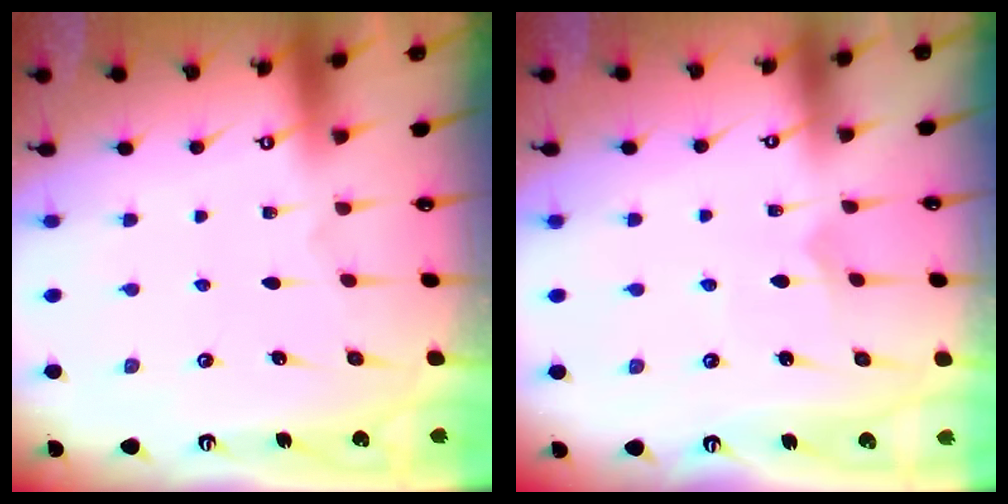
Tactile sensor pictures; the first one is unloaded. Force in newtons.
{"total": 2.6, "press": 2.6, "slide": 0.2}